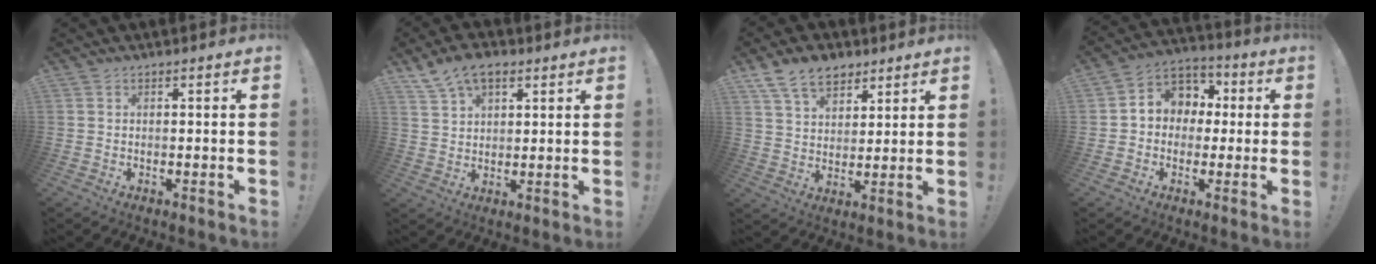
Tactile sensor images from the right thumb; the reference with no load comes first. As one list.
[{"total": 8.4, "force": [5.3, 4.6, 4.6], "torque": [-0.082, -0.015, 0.102]}, {"total": 11.1, "force": [7.3, 6.8, 4.9], "torque": [-0.086, -0.033, 0.141]}, {"total": 8.4, "force": [0.3, 7.7, 3.2], "torque": [-0.039, 0.004, 0.014]}]